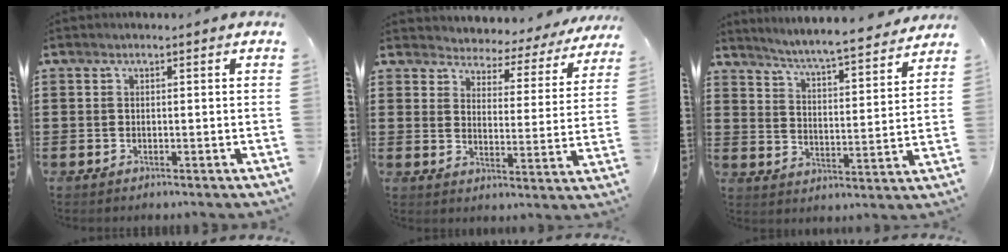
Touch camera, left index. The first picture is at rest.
{"total": 3.3, "force": [3.3, 0.5, -0.3], "torque": [-0.020, -0.031, 0.050]}
{"total": 4.8, "force": [4.6, -0.8, 1.2], "torque": [-0.047, -0.044, 0.071]}